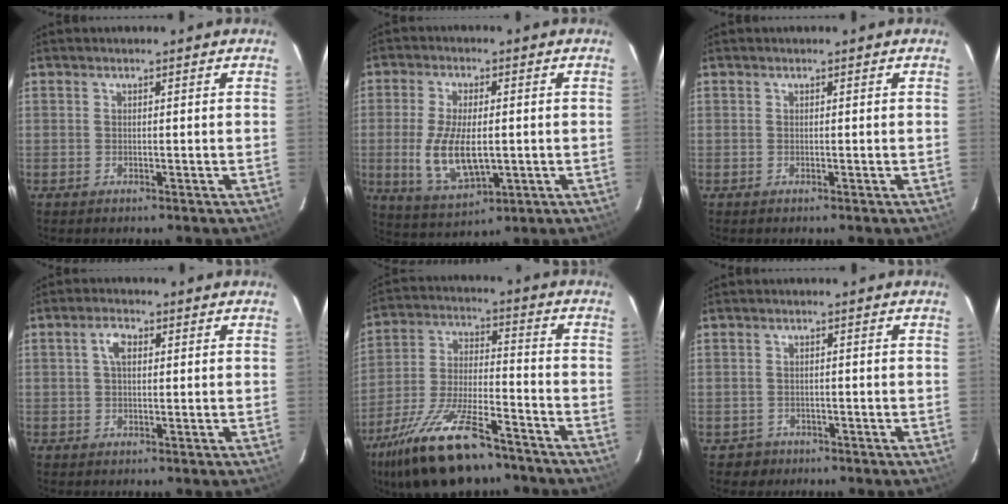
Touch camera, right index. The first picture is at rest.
{"total": 11.4, "force": [-1.4, 5.1, 10.0], "torque": [-0.205, -0.014, -0.017]}
{"total": 0.0}
{"total": 3.1, "force": [0.8, 1.7, 2.5], "torque": [-0.048, 0.010, 0.014]}
{"total": 20.1, "force": [-14.4, 6.7, 12.3], "torque": [-0.249, -0.032, -0.247]}
{"total": 2.6, "force": [-1.2, 2.3, 0.0], "torque": [-0.005, 0.006, -0.017]}